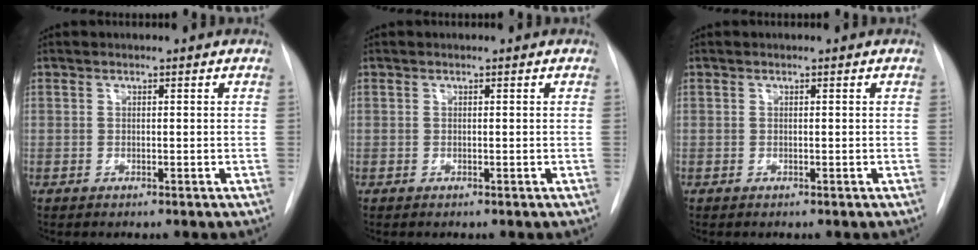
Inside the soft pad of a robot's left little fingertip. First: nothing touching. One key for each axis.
{"total": 0.0}
{"total": 0.0}